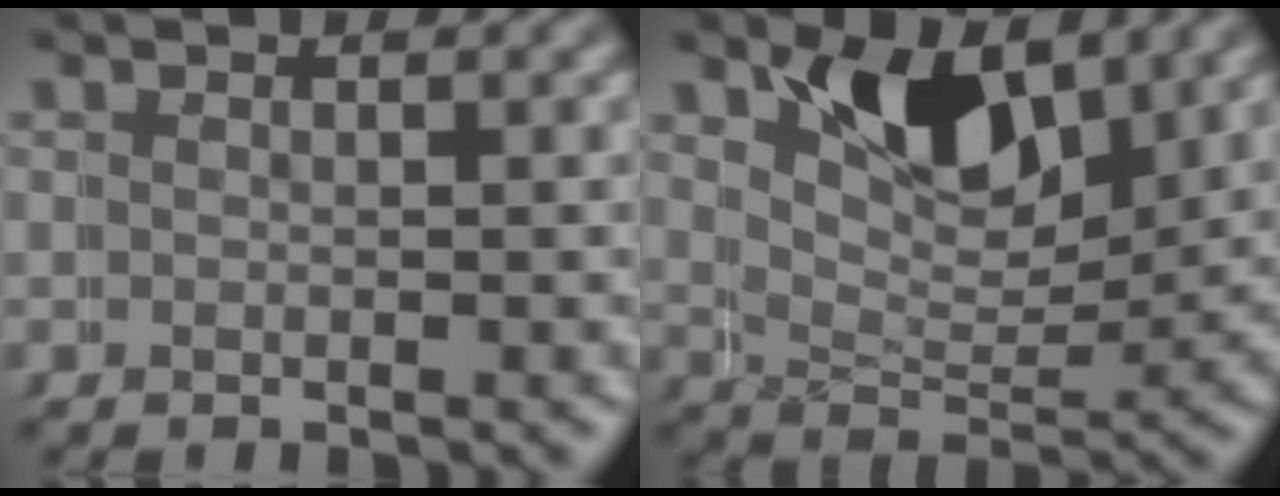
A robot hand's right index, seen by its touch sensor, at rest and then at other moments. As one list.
[{"total": 6.4, "force": [4.3, 3.1, 3.6], "torque": [-0.071, -0.013, 0.076]}]